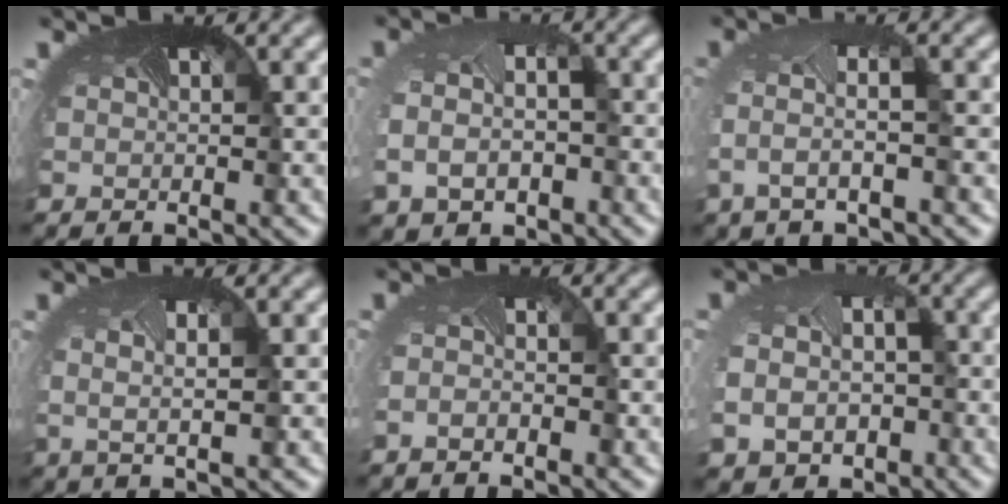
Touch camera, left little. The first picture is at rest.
{"total": 5.6, "force": [-1.4, 4.1, 3.6], "torque": [-0.081, -0.032, -0.005]}
{"total": 2.6, "force": [-0.8, 0.6, 2.4], "torque": [-0.066, -0.006, -0.017]}
{"total": 1.2, "force": [0.2, -0.2, 1.2], "torque": [-0.032, -0.004, 0.005]}
{"total": 1.1, "force": [-0.8, 0.3, 0.7], "torque": [-0.012, -0.011, -0.013]}
{"total": 7.7, "force": [-1.8, 6.3, 4.0], "torque": [-0.082, -0.043, -0.024]}